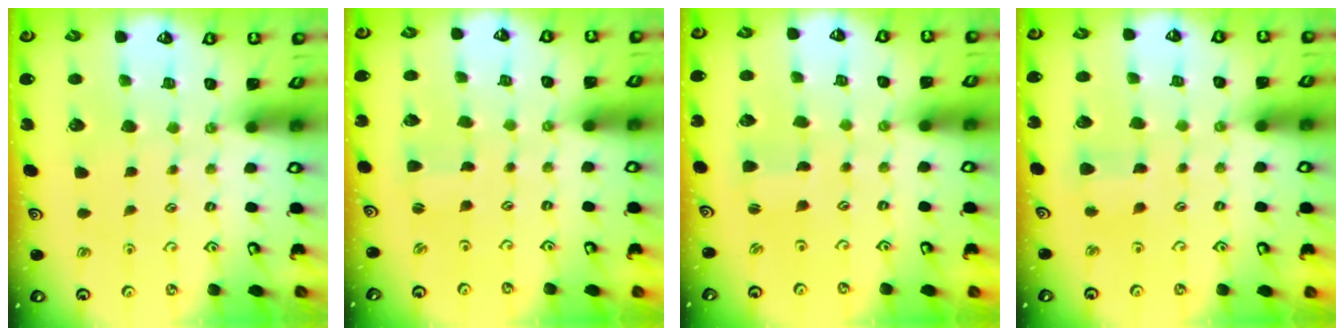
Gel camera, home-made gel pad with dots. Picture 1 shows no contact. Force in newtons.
{"total": 0.0}
{"total": 1.1, "press": 1.1, "slide": 0.1}
{"total": 3.7, "press": 3.6, "slide": 0.6}